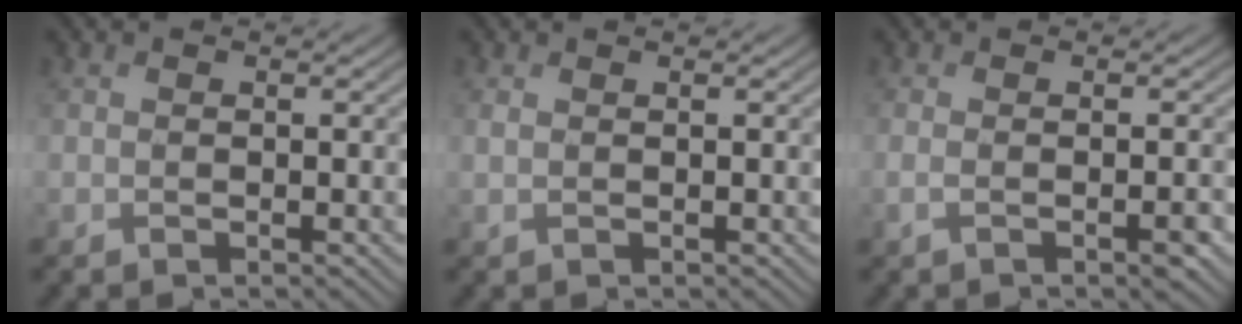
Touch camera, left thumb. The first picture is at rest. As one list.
[{"total": 0.8, "force": [0.4, 0.2, 0.7], "torque": [-0.020, 0.002, 0.008]}, {"total": 2.6, "force": [-0.7, 0.6, 2.5], "torque": [-0.045, -0.001, -0.014]}]